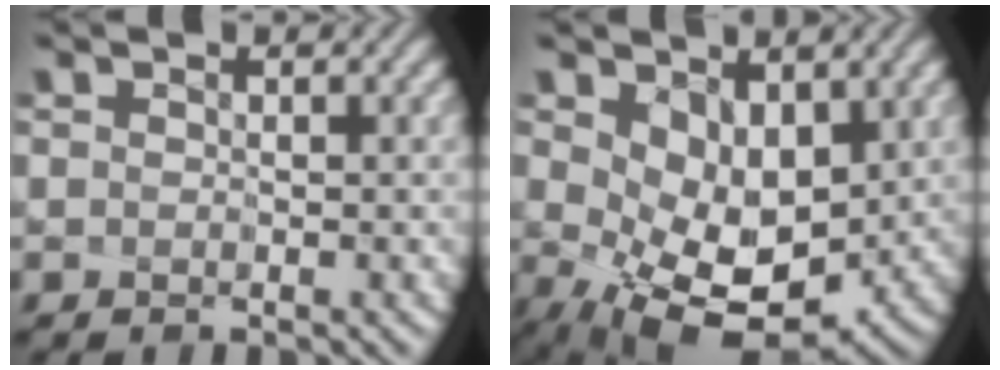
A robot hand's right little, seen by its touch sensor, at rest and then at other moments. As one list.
[{"total": 8.1, "force": [0.3, 5.1, 6.3], "torque": [-0.098, -0.035, 0.032]}]